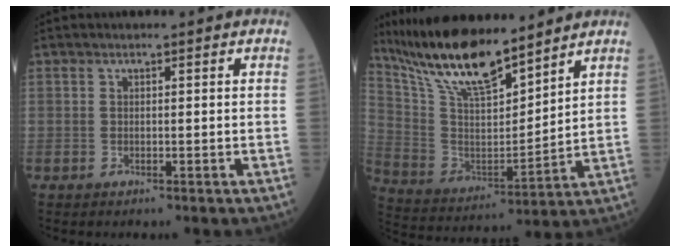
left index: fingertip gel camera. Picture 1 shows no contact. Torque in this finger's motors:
{"motor_torque": [0.32, -0.19, 0.32, 0.09]}